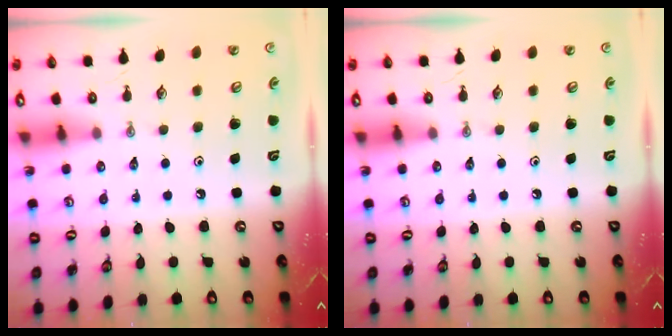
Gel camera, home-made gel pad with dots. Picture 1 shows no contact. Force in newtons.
{"total": 0.0}